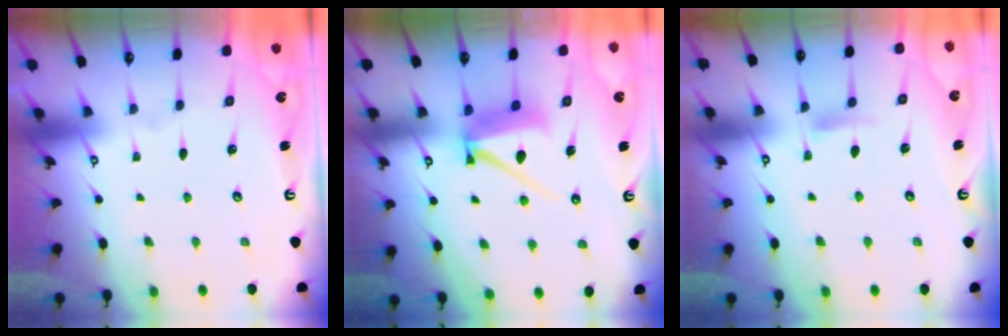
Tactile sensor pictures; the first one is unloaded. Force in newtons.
{"total": 9.0, "press": 9.0, "slide": 1.0}
{"total": 7.4, "press": 7.4, "slide": 0.9}